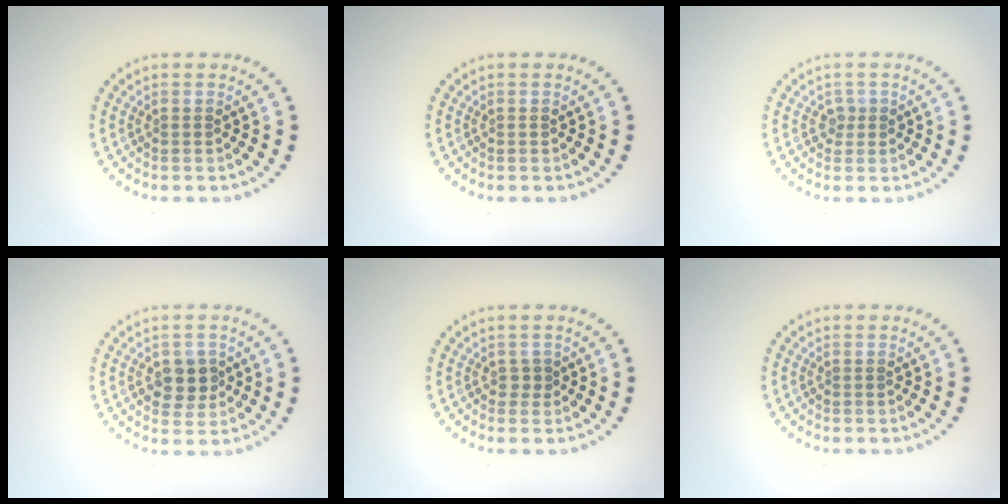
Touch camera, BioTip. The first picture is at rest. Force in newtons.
{"total": 0.0}
{"total": 1.0, "press": 0.8, "slide": 0.6}
{"total": 2.9, "press": 2.8, "slide": 0.7}
{"total": 0.8, "press": 0.7, "slide": 0.3}
{"total": 0.0}